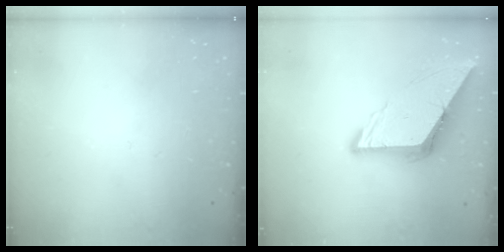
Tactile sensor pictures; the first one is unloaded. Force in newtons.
{"total": 9.9, "press": 9.9, "slide": 1.1}